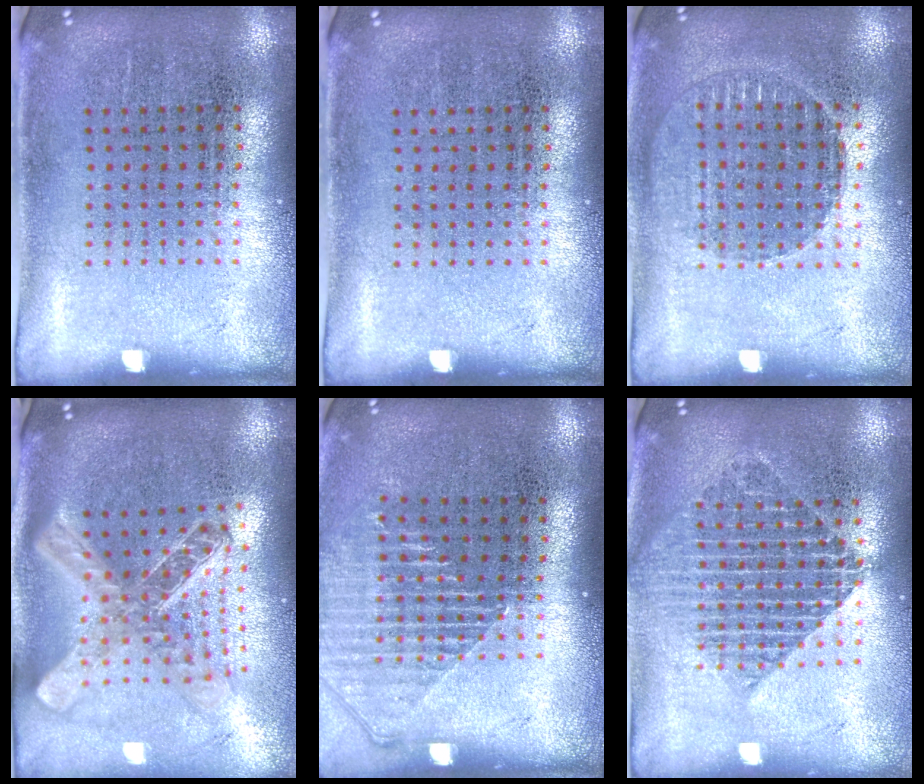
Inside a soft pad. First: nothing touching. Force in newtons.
{"total": 0.0}
{"total": 1.2, "press": 1.2, "slide": 0.3}
{"total": 2.6, "press": 2.0, "slide": 1.6}
{"total": 1.4, "press": 1.3, "slide": 0.5}
{"total": 1.9, "press": 1.5, "slide": 1.1}